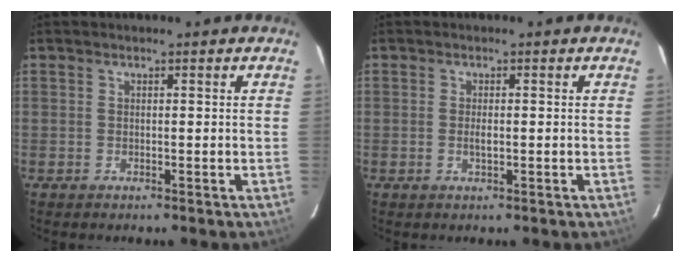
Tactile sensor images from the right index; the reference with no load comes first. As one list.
[{"total": 1.4, "force": [-0.4, 0.4, 1.3], "torque": [-0.025, 0.001, -0.007]}]